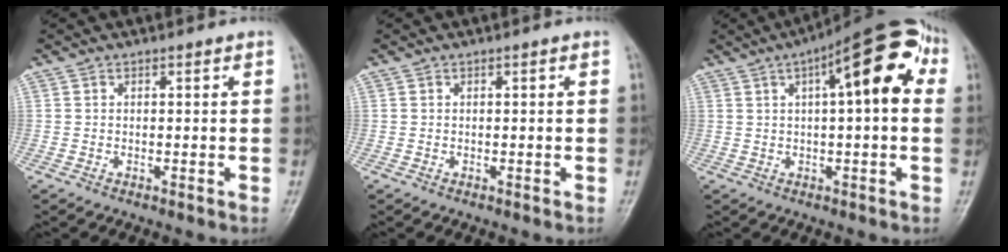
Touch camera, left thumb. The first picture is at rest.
{"total": 0.0}
{"total": 15.5, "force": [4.3, 5.0, 14.1], "torque": [-0.177, 0.033, 0.051]}